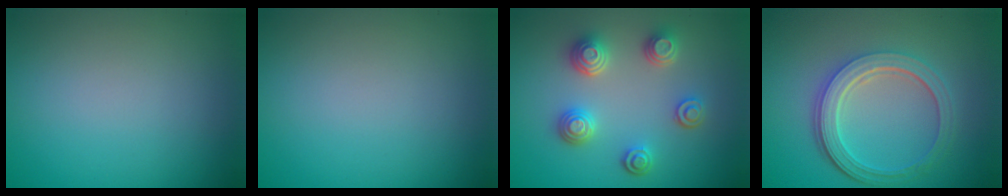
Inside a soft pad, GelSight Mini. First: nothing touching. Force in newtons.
{"total": 0.0}
{"total": 3.8, "press": 3.2, "slide": 1.9}
{"total": 5.2, "press": 3.8, "slide": 3.5}